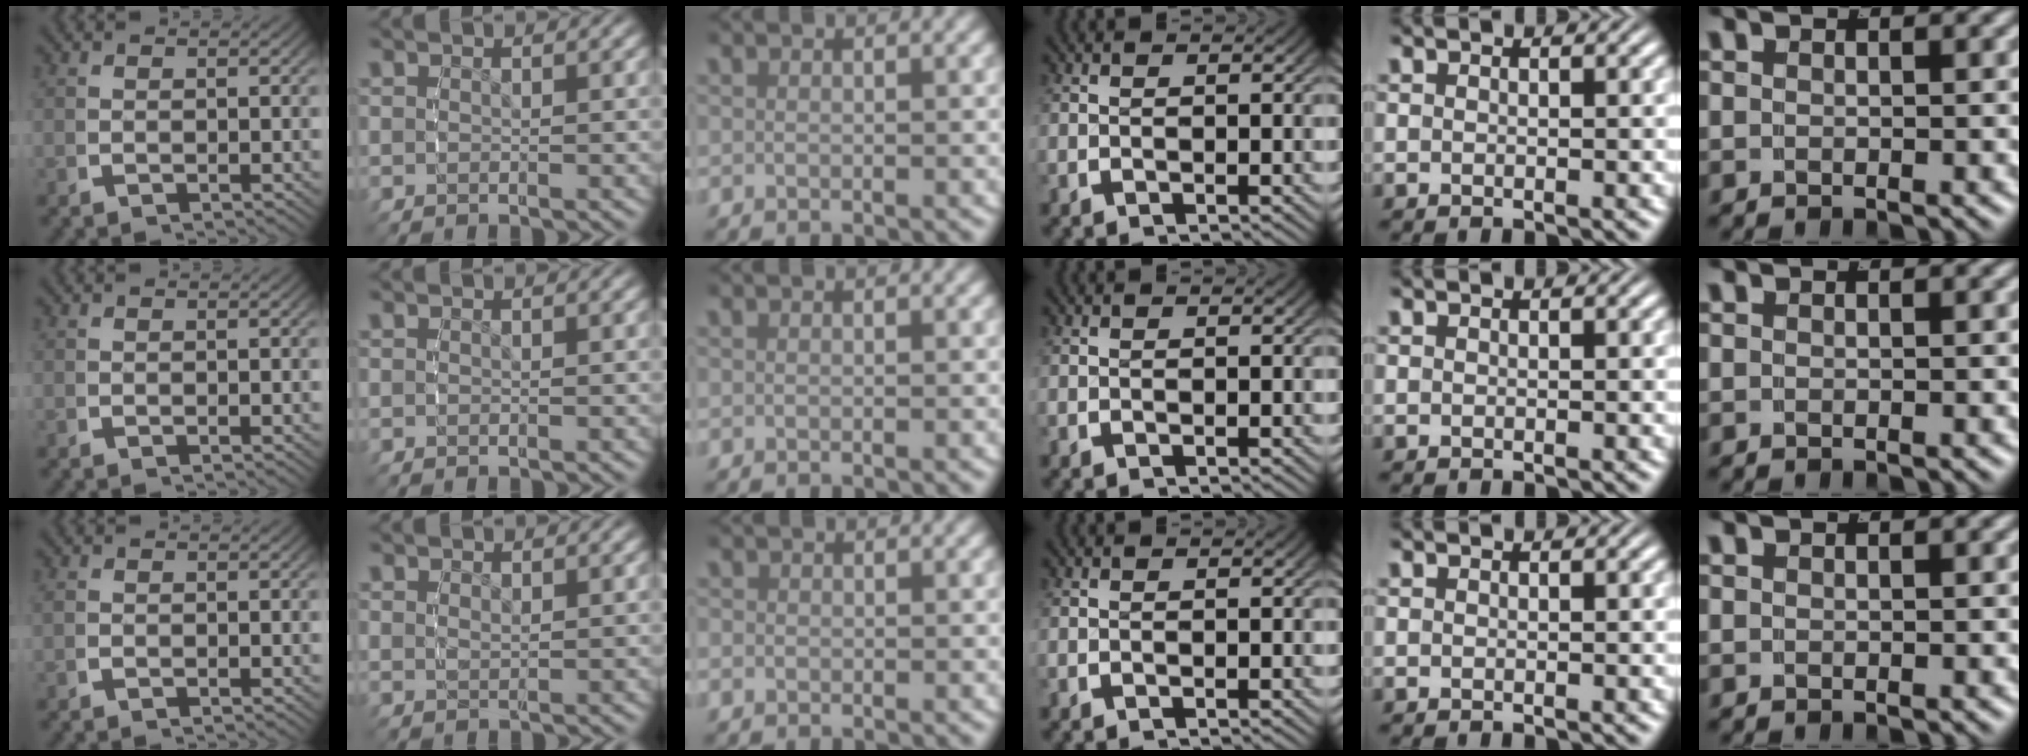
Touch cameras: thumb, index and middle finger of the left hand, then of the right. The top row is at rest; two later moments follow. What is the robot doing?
{"motion": "grasp_and_lifting", "object": "small bumper sticker"}